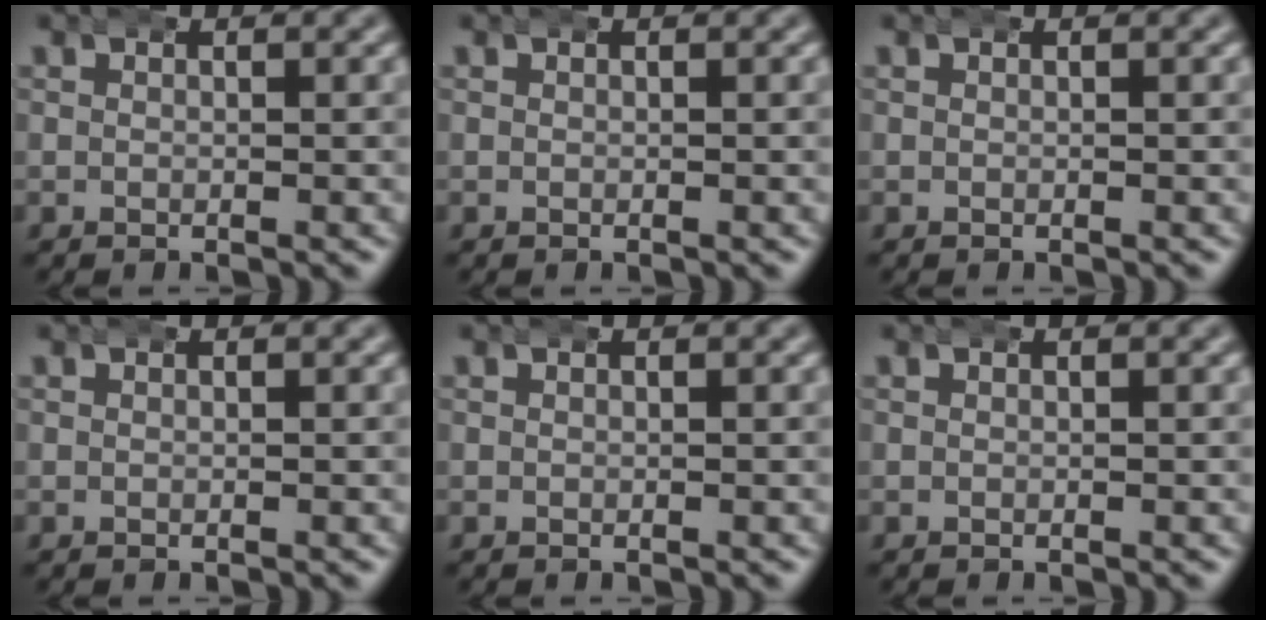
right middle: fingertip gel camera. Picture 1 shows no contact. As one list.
[{"total": 0.0}, {"total": 0.0}, {"total": 0.0}, {"total": 0.0}, {"total": 0.0}]